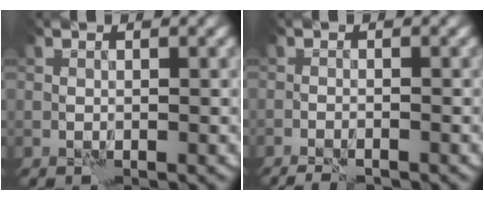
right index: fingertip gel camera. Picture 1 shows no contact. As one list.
[{"total": 2.6, "force": [-2.3, 0.2, 1.0], "torque": [-0.024, -0.006, -0.038]}]